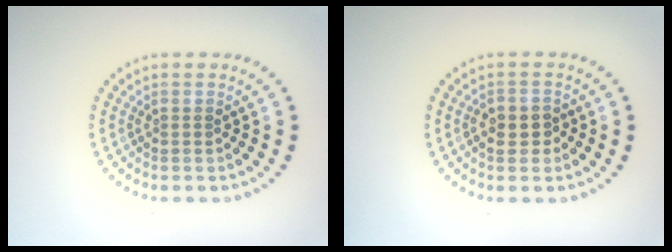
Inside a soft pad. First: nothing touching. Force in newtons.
{"total": 2.1, "press": 2.0, "slide": 0.7}